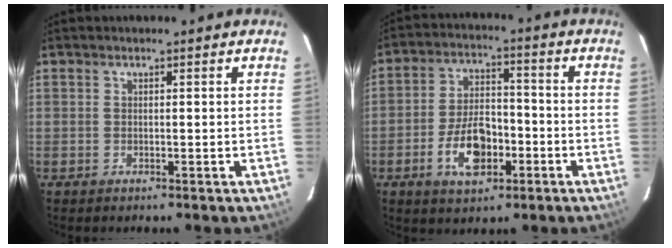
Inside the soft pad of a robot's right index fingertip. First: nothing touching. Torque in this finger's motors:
{"motor_torque": [1.57, -0.20, 0.33, 0.08]}